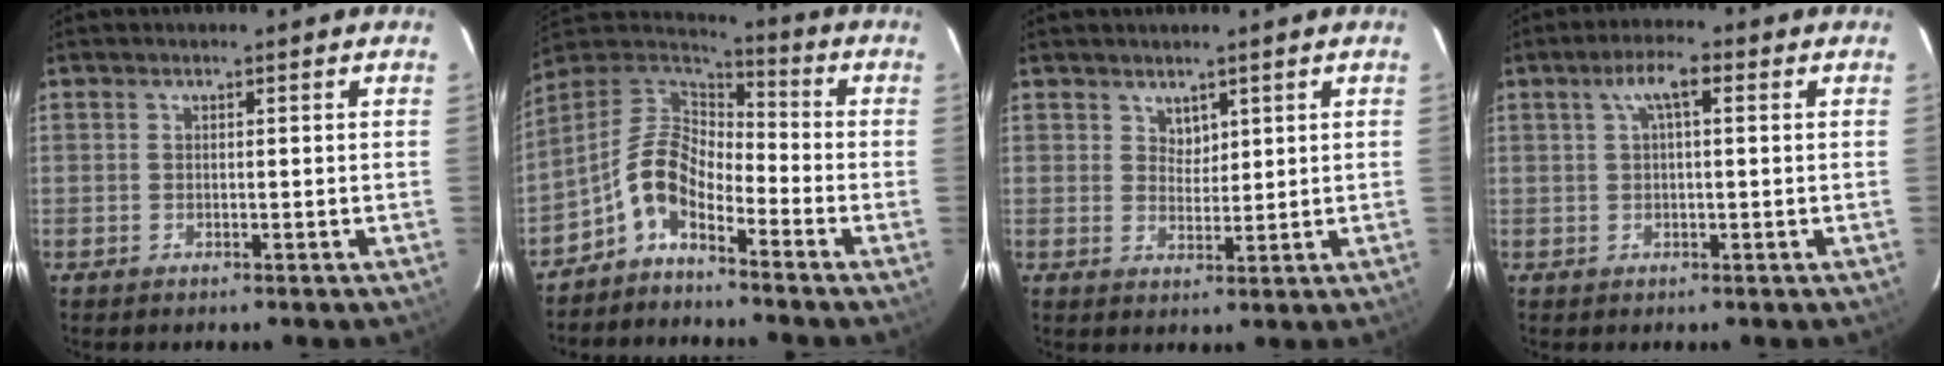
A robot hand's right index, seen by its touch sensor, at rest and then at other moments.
{"total": 9.0, "force": [-5.2, 4.2, 6.0], "torque": [-0.127, 0.026, -0.117]}
{"total": 2.5, "force": [1.8, 1.7, 0.6], "torque": [-0.004, 0.001, 0.034]}
{"total": 4.5, "force": [1.4, 1.2, 4.1], "torque": [-0.078, 0.014, 0.026]}